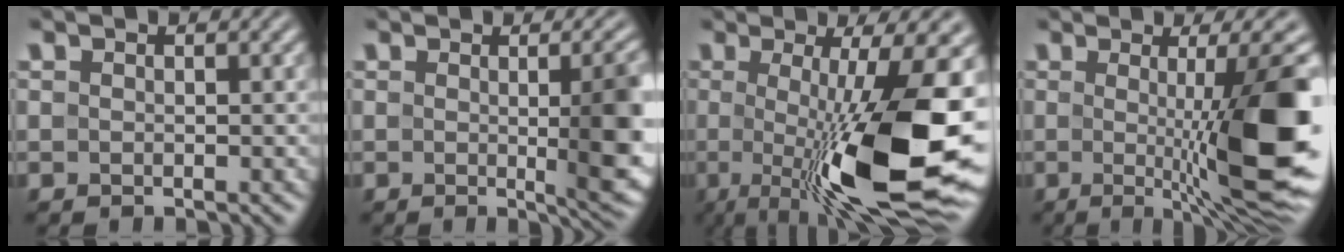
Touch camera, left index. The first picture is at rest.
{"total": 7.8, "force": [-0.3, 2.0, 7.5], "torque": [-0.077, -0.007, 0.000]}
{"total": 14.5, "force": [-1.4, 3.6, 14.0], "torque": [-0.202, -0.011, -0.018]}
{"total": 11.1, "force": [-0.6, 2.1, 10.9], "torque": [-0.135, -0.015, -0.004]}